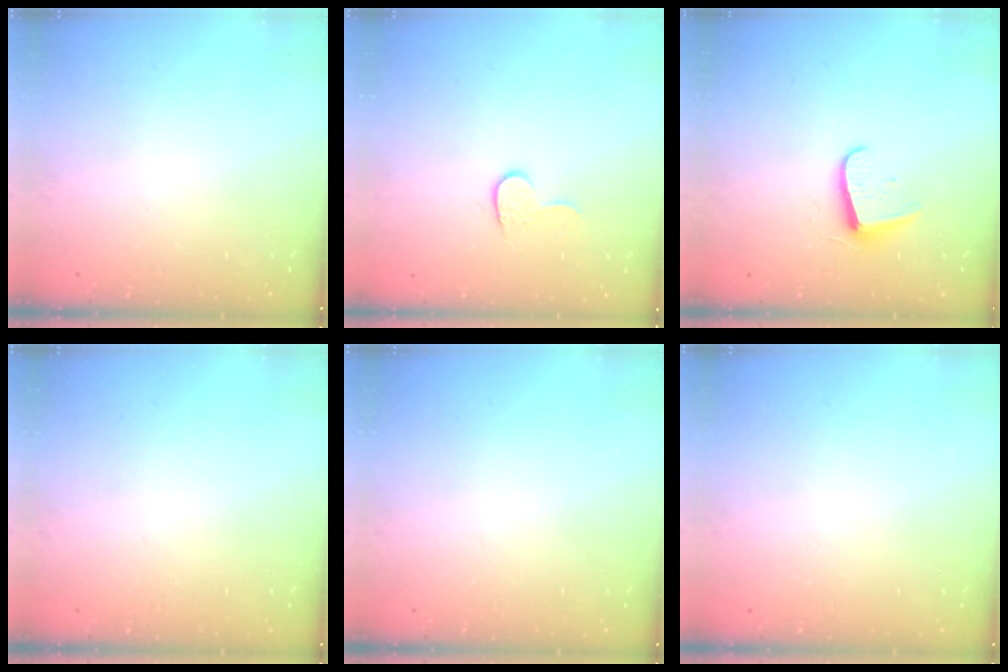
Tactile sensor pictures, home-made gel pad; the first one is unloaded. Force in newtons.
{"total": 6.2, "press": 6.2, "slide": 0.6}
{"total": 6.8, "press": 6.8, "slide": 0.7}
{"total": 0.0}
{"total": 0.0}
{"total": 0.0}